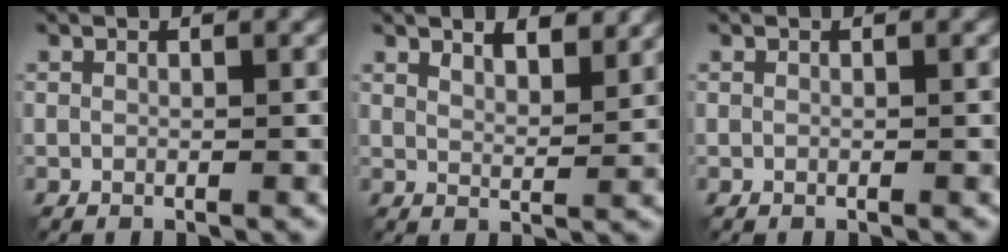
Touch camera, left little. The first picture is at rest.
{"total": 3.8, "force": [2.8, 1.2, 2.1], "torque": [-0.035, -0.004, 0.043]}
{"total": 0.0}